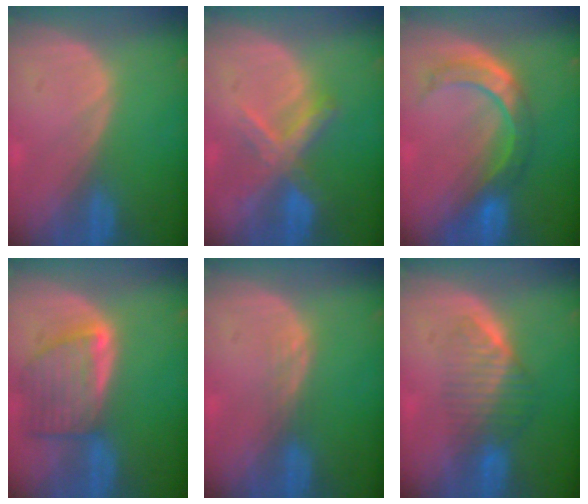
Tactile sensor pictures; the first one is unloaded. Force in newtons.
{"total": 7.1, "press": 6.2, "slide": 3.6}
{"total": 7.4, "press": 7.0, "slide": 2.4}
{"total": 8.1, "press": 7.3, "slide": 3.5}
{"total": 1.5, "press": 1.5, "slide": 0.3}
{"total": 6.3, "press": 5.7, "slide": 2.8}